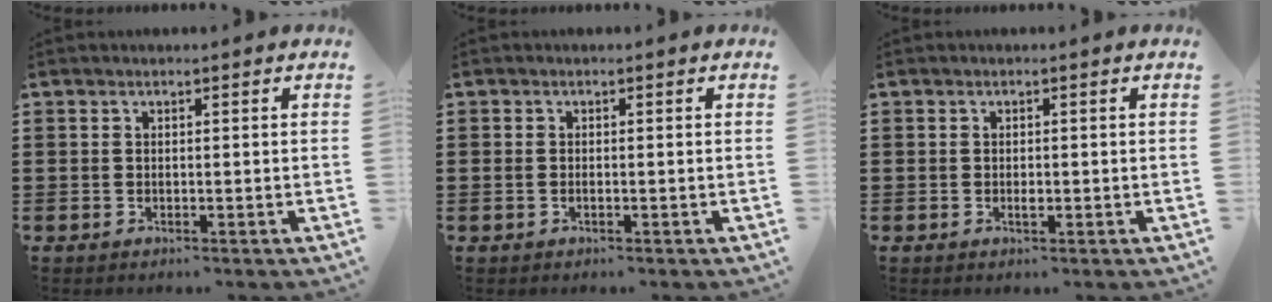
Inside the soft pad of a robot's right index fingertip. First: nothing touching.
{"total": 0.7, "force": [-0.3, 0.2, 0.6], "torque": [-0.013, -0.006, -0.003]}
{"total": 1.0, "force": [-0.2, 0.3, 1.0], "torque": [-0.019, -0.005, -0.003]}